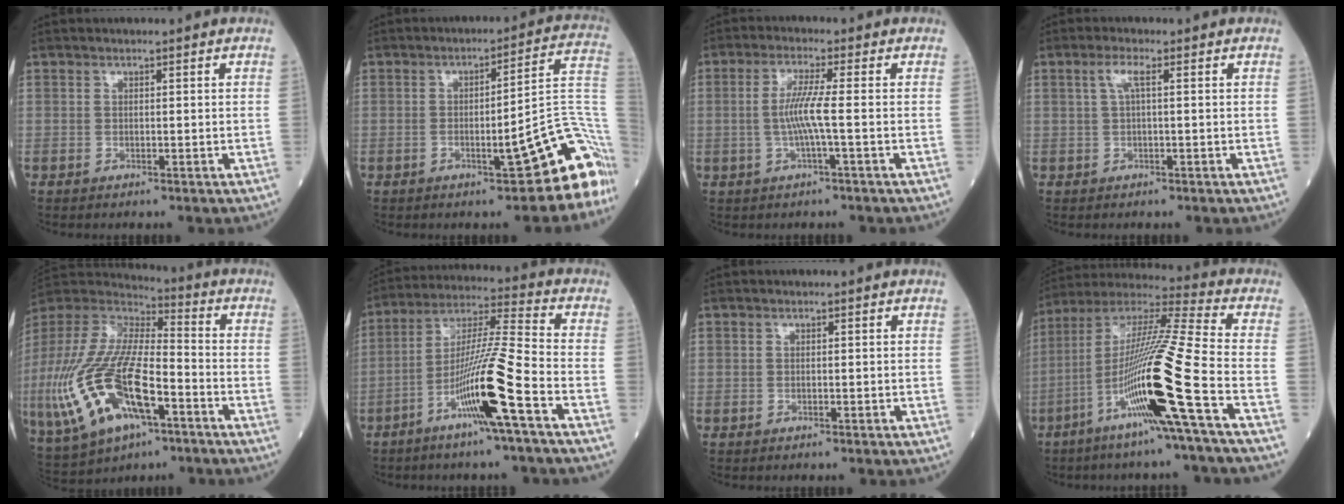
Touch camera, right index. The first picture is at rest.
{"total": 12.3, "force": [-5.8, 1.1, 10.8], "torque": [-0.083, 0.036, -0.075]}
{"total": 4.9, "force": [-0.7, -0.6, 4.9], "torque": [-0.101, 0.003, -0.015]}
{"total": 2.1, "force": [0.4, 0.2, 2.0], "torque": [-0.045, 0.009, 0.007]}
{"total": 24.9, "force": [-8.8, 9.6, 21.2], "torque": [-0.531, -0.040, -0.159]}
{"total": 12.8, "force": [-5.8, -1.3, 11.3], "torque": [-0.216, -0.002, -0.110]}
{"total": 0.0}
{"total": 18.9, "force": [-7.2, -1.8, 17.3], "torque": [-0.347, -0.018, -0.143]}